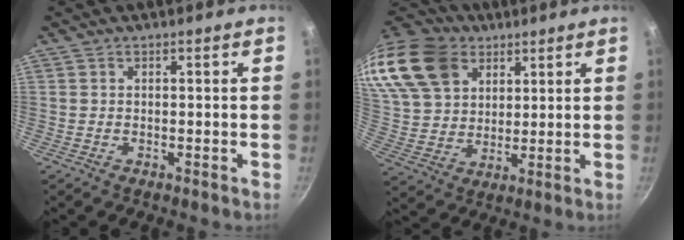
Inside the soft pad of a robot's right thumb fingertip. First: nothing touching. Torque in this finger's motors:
{"motor_torque": [0.04, 2.29, 0.56, -0.31, 0.17]}